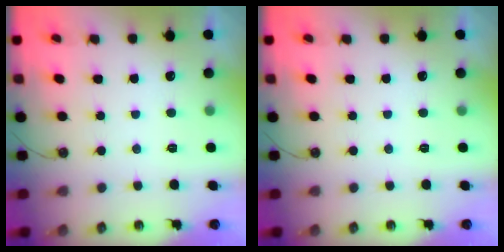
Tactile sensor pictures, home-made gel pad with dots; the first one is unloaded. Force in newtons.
{"total": 0.0}